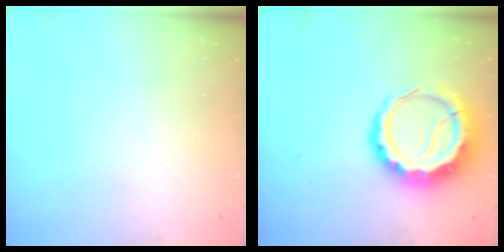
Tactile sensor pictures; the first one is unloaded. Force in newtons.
{"total": 12.2, "press": 11.9, "slide": 2.7}